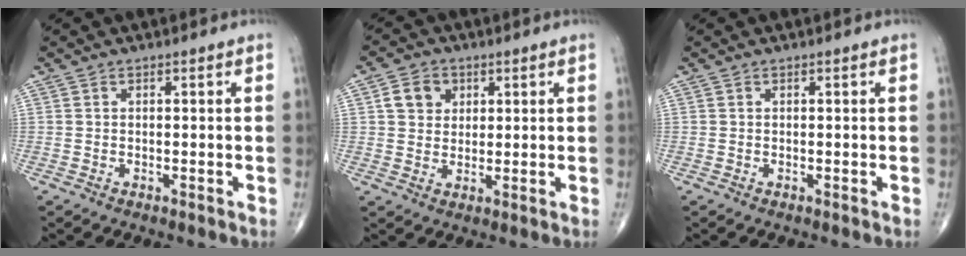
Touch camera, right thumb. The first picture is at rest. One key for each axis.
{"total": 5.6, "fx": 1.9, "fy": 4.7, "fz": 2.5, "tx": -0.020, "ty": -0.003, "tz": 0.031}
{"total": 0.0}